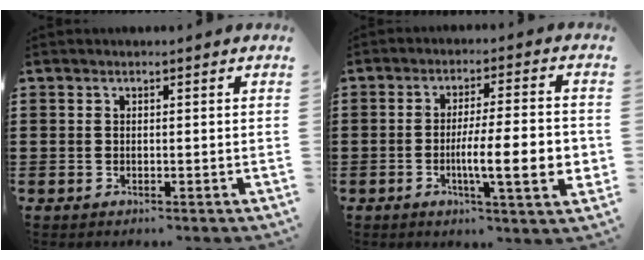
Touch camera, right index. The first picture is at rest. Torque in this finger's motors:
{"motor_torque": [0.91, -0.27, 0.99, 0.19]}